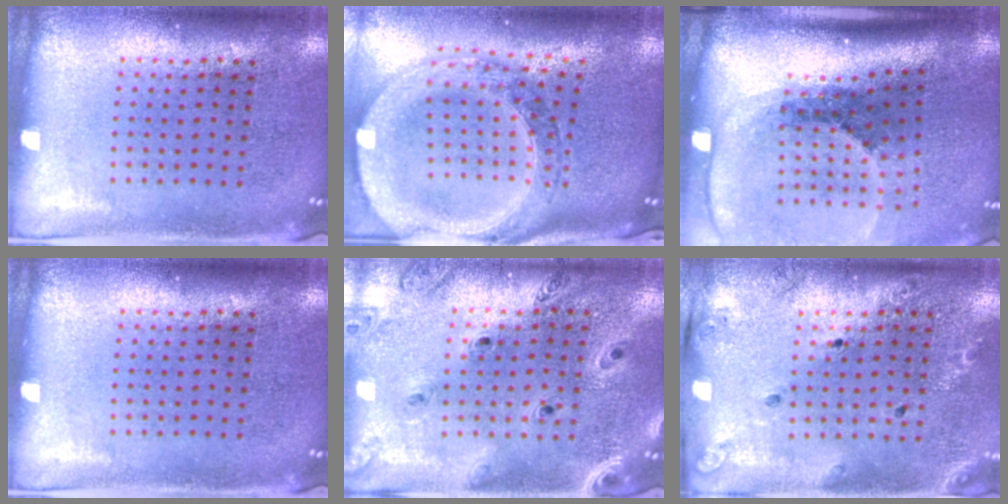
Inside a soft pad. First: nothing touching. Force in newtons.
{"total": 3.8, "press": 2.9, "slide": 2.4}
{"total": 2.6, "press": 1.9, "slide": 1.8}
{"total": 0.0}
{"total": 1.3, "press": 1.3, "slide": 0.2}
{"total": 1.3, "press": 1.3, "slide": 0.3}